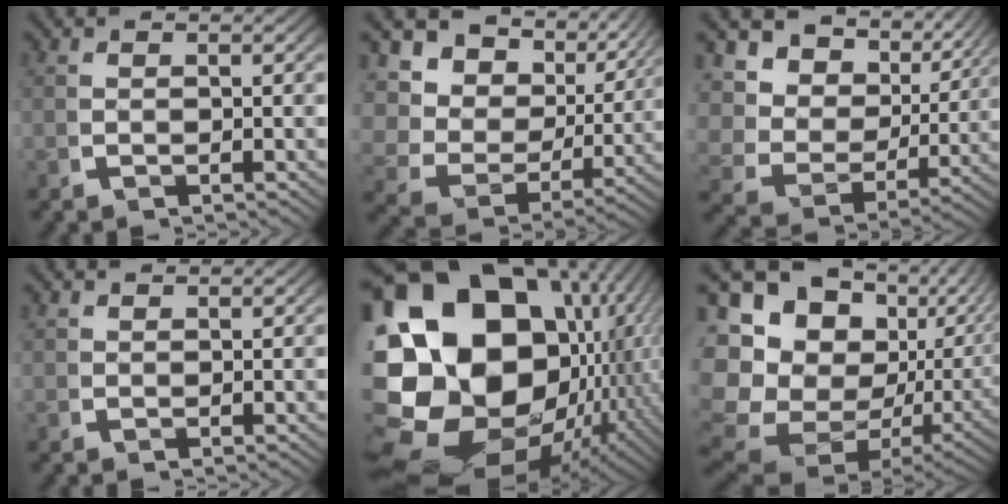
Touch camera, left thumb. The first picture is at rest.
{"total": 12.7, "force": [3.2, 9.2, 8.1], "torque": [-0.169, -0.003, 0.042]}
{"total": 11.5, "force": [3.8, 8.1, 7.3], "torque": [-0.152, 0.001, 0.052]}
{"total": 1.3, "force": [1.3, -0.1, -0.2], "torque": [0.004, 0.000, 0.031]}
{"total": 32.5, "force": [-0.7, 23.7, 22.3], "torque": [-0.418, -0.067, 0.006]}
{"total": 21.1, "force": [0.9, 16.6, 13.0], "torque": [-0.273, -0.047, 0.021]}